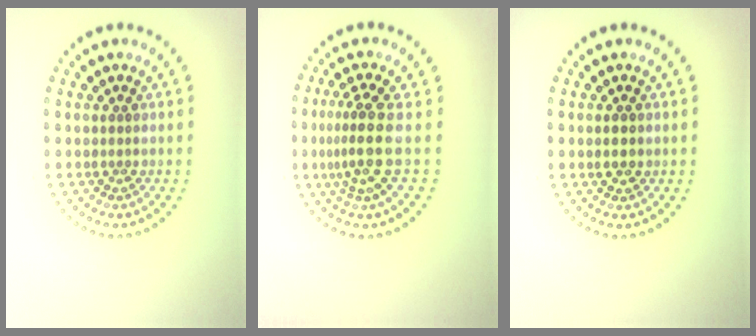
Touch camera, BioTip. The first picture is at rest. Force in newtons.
{"total": 3.7, "press": 2.6, "slide": 2.5}
{"total": 2.0, "press": 2.0, "slide": 0.2}